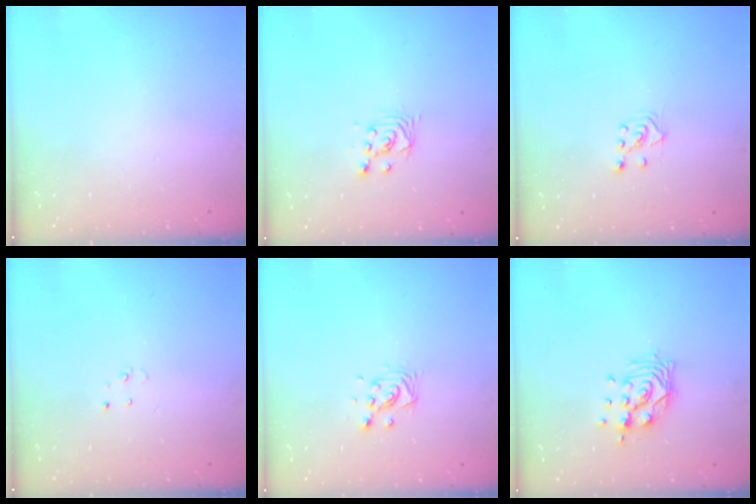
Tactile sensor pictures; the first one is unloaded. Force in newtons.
{"total": 2.6, "press": 2.6, "slide": 0.1}
{"total": 3.0, "press": 2.9, "slide": 0.7}
{"total": 2.3, "press": 2.3, "slide": 0.2}
{"total": 5.2, "press": 5.2, "slide": 0.1}
{"total": 10.7, "press": 10.6, "slide": 1.1}